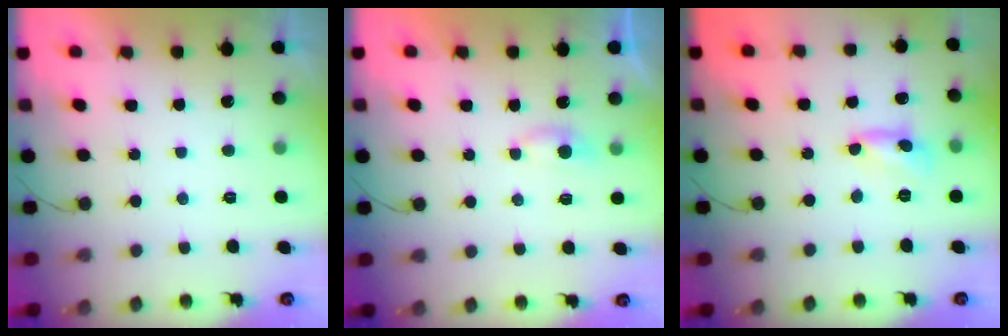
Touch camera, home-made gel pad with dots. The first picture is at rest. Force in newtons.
{"total": 2.7, "press": 2.6, "slide": 0.5}
{"total": 3.2, "press": 3.2, "slide": 0.2}